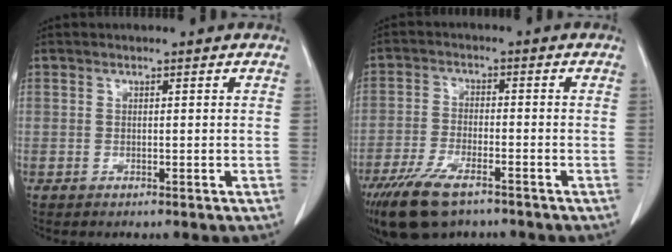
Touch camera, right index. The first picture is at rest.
{"total": 9.9, "force": [-6.9, 3.2, 6.3], "torque": [-0.122, -0.018, -0.121]}